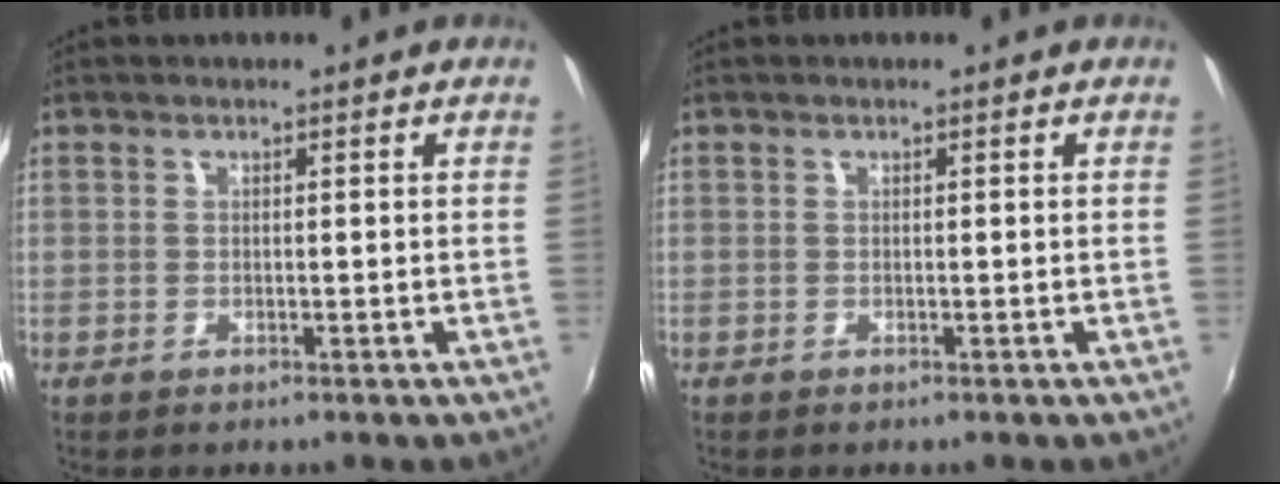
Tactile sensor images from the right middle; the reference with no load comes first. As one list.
[{"total": 0.0}]